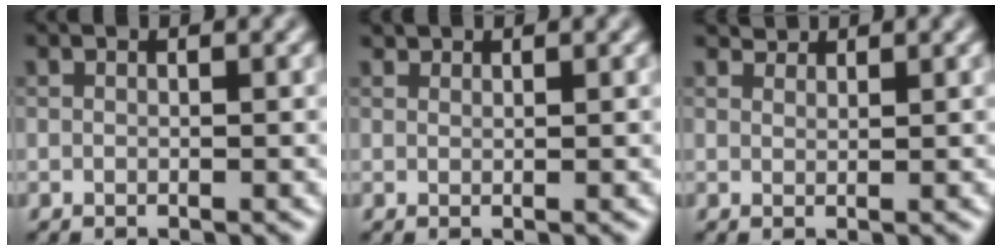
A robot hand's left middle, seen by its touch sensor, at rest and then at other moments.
{"total": 0.9, "force": [0.9, 0.2, 0.1], "torque": [-0.007, -0.002, 0.011]}
{"total": 1.5, "force": [1.4, 0.4, 0.1], "torque": [-0.010, -0.001, 0.021]}